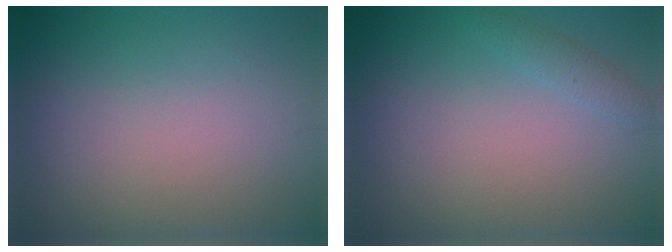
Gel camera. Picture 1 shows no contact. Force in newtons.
{"total": 1.2, "press": 1.2, "slide": 0.1}